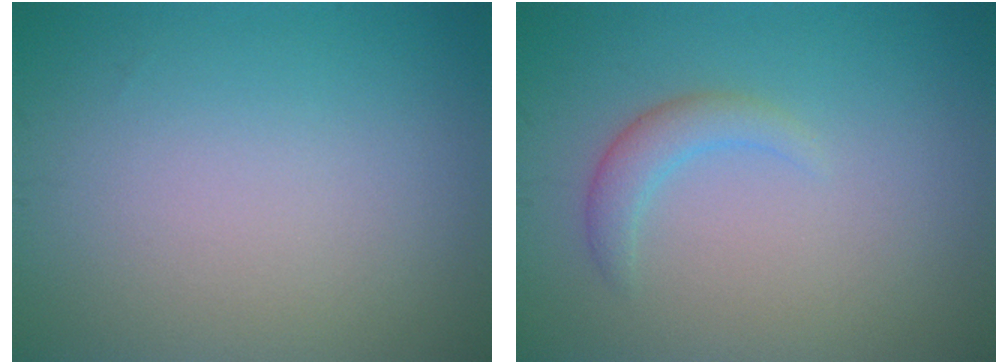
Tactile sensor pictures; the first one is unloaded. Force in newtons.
{"total": 1.9, "press": 1.9, "slide": 0.0}